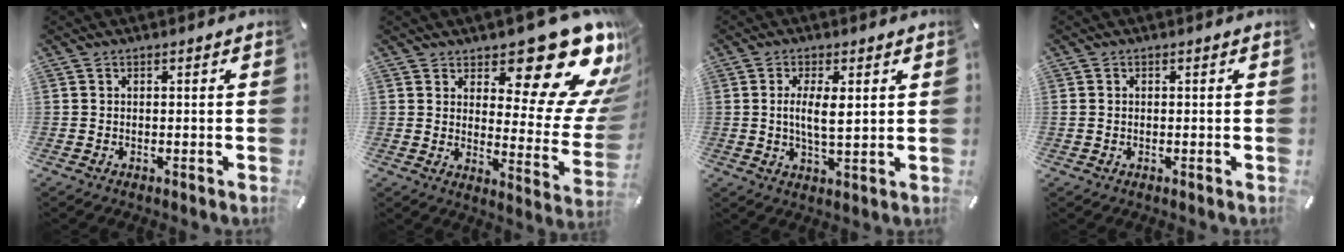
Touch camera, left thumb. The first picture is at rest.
{"total": 20.6, "force": [13.5, 8.4, 13.2], "torque": [-0.146, -0.114, 0.214]}
{"total": 6.1, "force": [1.1, 1.9, 5.7], "torque": [-0.096, -0.006, 0.015]}
{"total": 0.7, "force": [0.0, 0.4, 0.5], "torque": [-0.011, 0.001, -0.001]}